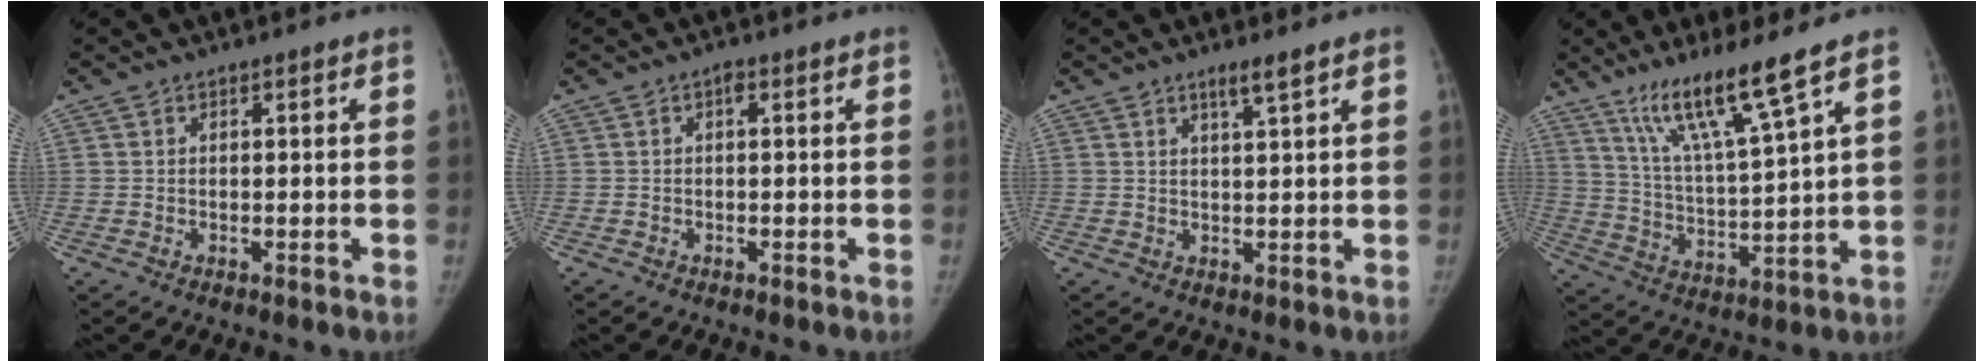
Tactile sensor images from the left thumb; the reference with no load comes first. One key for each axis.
{"total": 1.0, "fx": 0.2, "fy": 0.5, "fz": 0.9, "tx": -0.010, "ty": 0.004, "tz": -0.002}
{"total": 2.9, "fx": 2.1, "fy": 0.0, "fz": 2.0, "tx": -0.036, "ty": -0.015, "tz": 0.038}
{"total": 12.8, "fx": 8.7, "fy": -0.1, "fz": 9.4, "tx": -0.172, "ty": -0.054, "tz": 0.170}